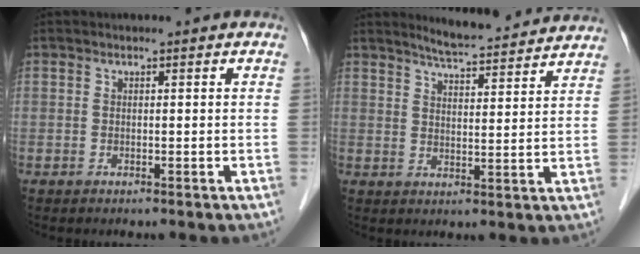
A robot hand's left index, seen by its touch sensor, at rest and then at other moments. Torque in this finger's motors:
{"motor_torque": [0.31, -0.66, 0.08, 0.00]}